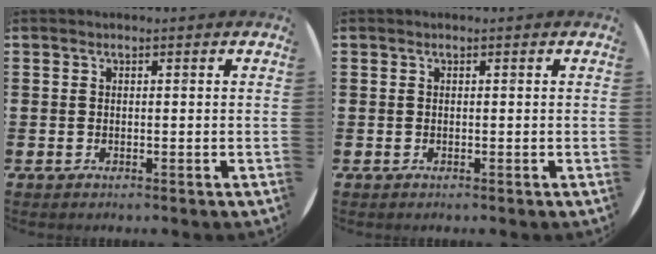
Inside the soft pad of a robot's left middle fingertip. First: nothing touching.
{"total": 0.0}